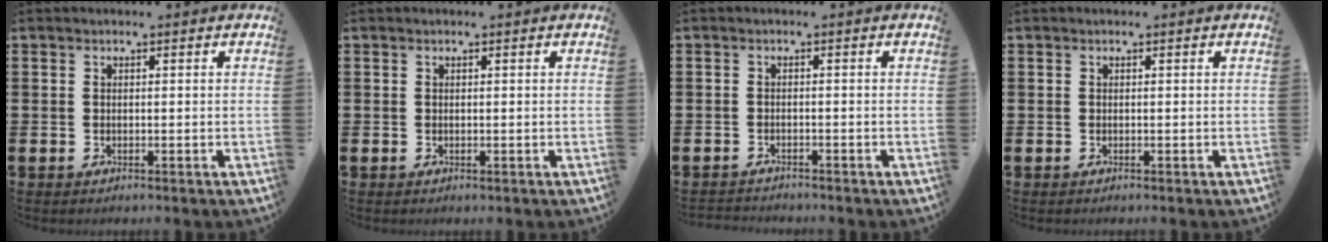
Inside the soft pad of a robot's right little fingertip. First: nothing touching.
{"total": 0.0}
{"total": 1.0, "force": [-1.0, 0.0, -0.1], "torque": [-0.001, 0.002, -0.022]}
{"total": 0.0}